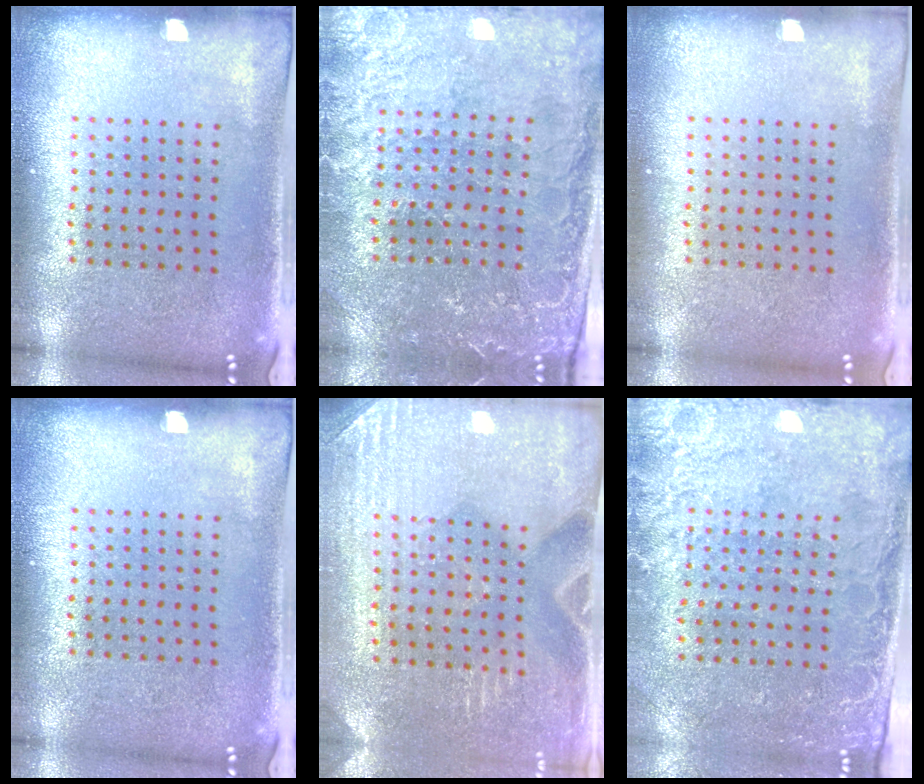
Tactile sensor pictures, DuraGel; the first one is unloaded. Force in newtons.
{"total": 1.5, "press": 1.4, "slide": 0.5}
{"total": 0.0}
{"total": 0.0}
{"total": 2.9, "press": 2.8, "slide": 0.4}
{"total": 2.6, "press": 2.4, "slide": 1.1}